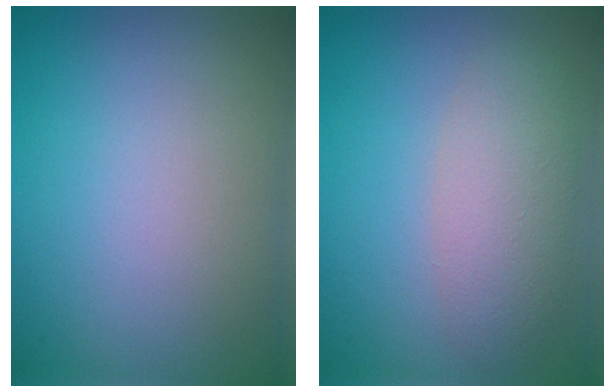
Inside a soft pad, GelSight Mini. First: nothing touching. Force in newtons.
{"total": 3.9, "press": 3.9, "slide": 0.1}